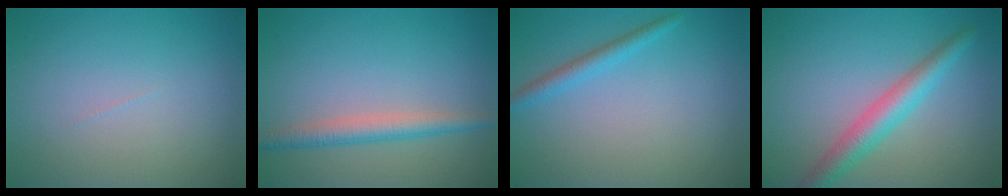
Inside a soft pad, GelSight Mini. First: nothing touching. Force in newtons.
{"total": 2.7, "press": 2.7, "slide": 0.1}
{"total": 1.8, "press": 1.8, "slide": 0.1}
{"total": 3.9, "press": 3.9, "slide": 0.1}